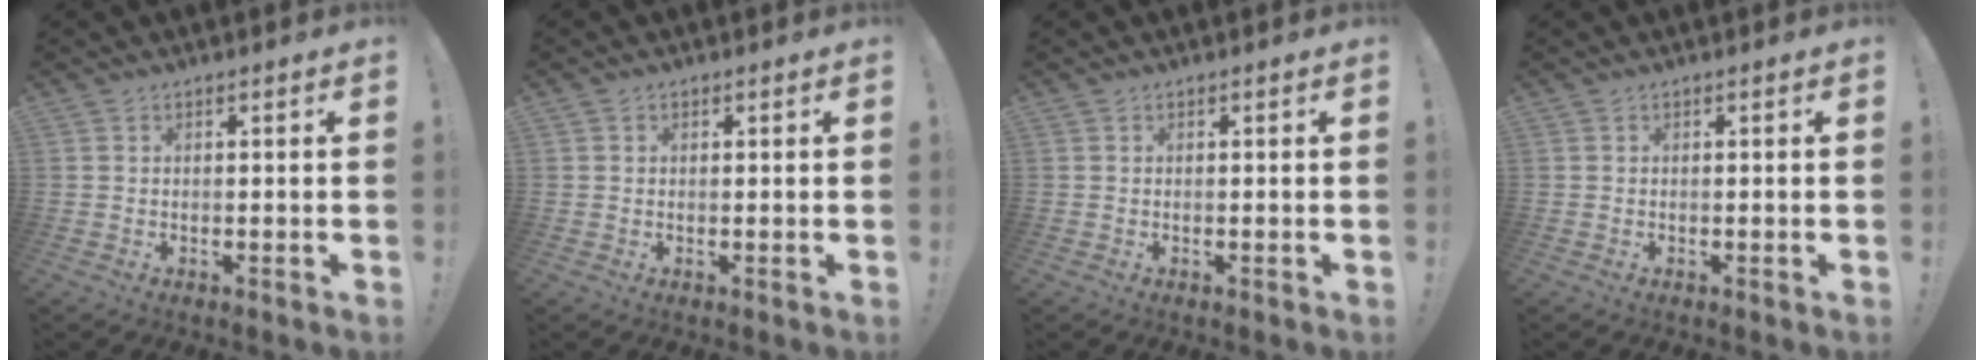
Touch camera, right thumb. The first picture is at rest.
{"total": 0.5, "force": [0.3, 0.4, 0.1], "torque": [0.002, 0.001, 0.003]}
{"total": 0.0}
{"total": 0.0}